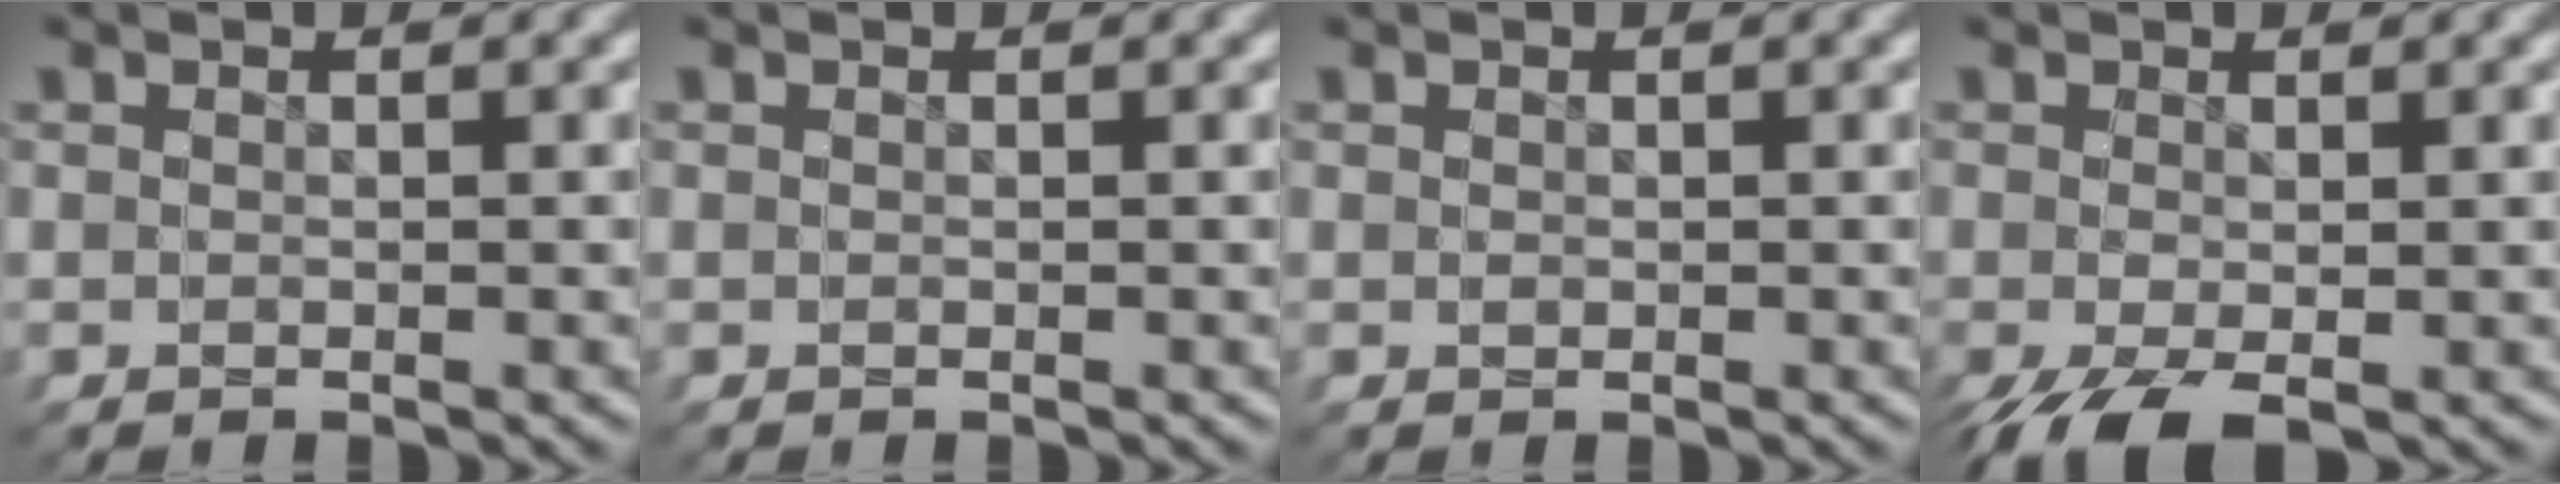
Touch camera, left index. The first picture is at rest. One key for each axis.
{"total": 0.0}
{"total": 0.7, "fx": 0.4, "fy": 0.5, "fz": 0.2, "tx": -0.001, "ty": -0.001, "tz": 0.008}
{"total": 0.6, "fx": -0.4, "fy": 0.1, "fz": 0.5, "tx": 0.012, "ty": -0.001, "tz": -0.002}